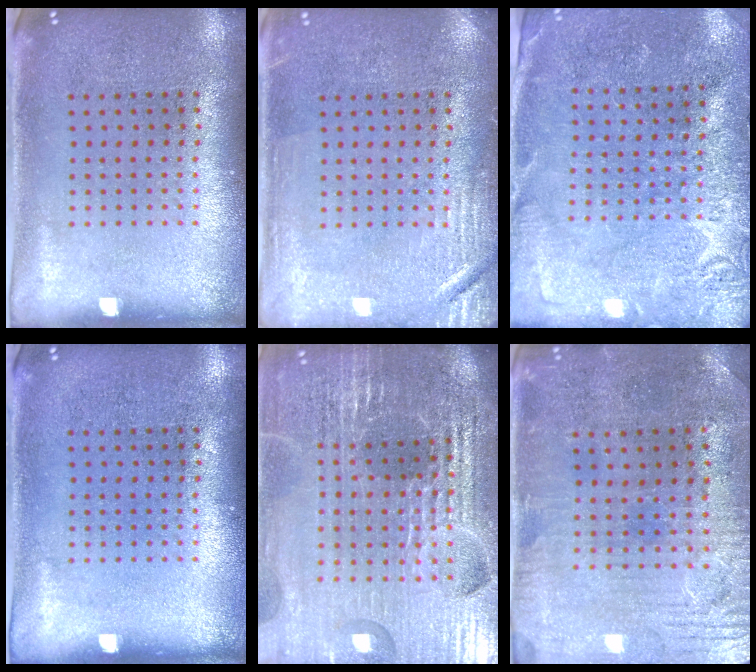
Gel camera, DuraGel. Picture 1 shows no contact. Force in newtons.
{"total": 2.7, "press": 2.7, "slide": 0.4}
{"total": 2.7, "press": 2.7, "slide": 0.4}
{"total": 0.0}
{"total": 5.6, "press": 5.0, "slide": 2.4}
{"total": 1.0, "press": 0.8, "slide": 0.6}